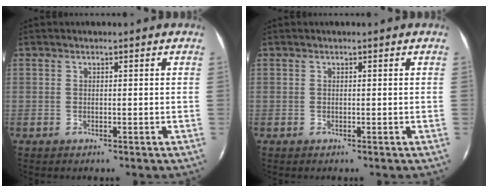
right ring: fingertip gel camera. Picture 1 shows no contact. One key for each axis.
{"total": 0.0}